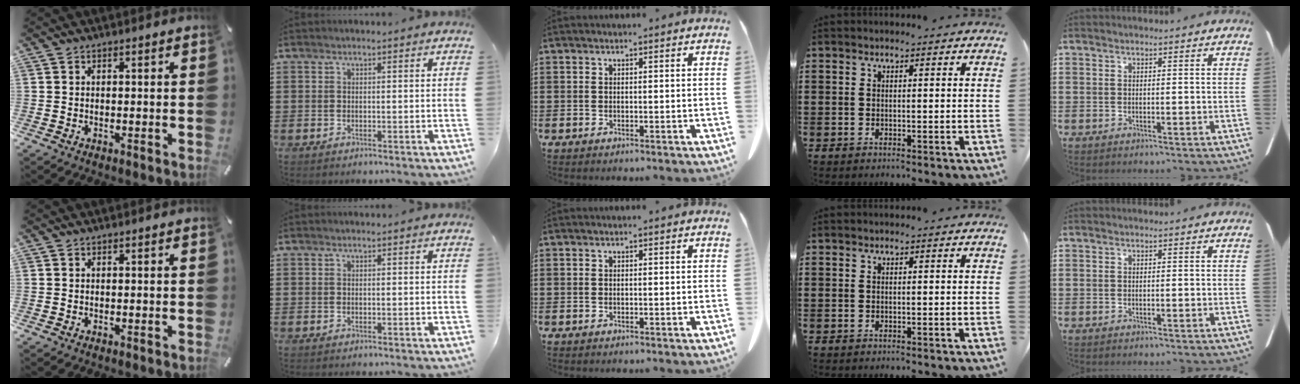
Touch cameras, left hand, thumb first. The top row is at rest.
{}